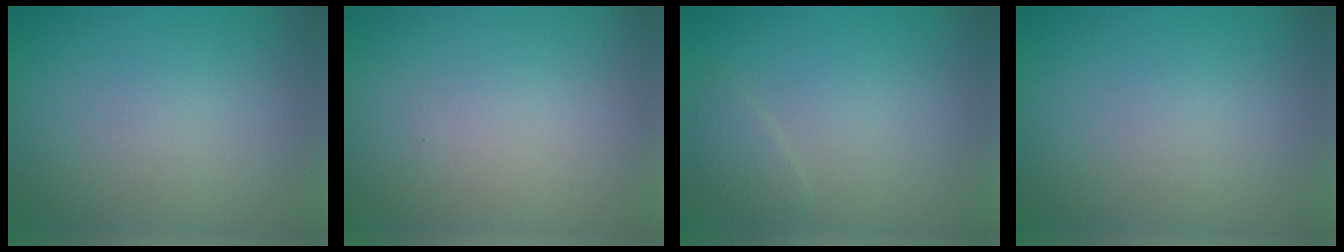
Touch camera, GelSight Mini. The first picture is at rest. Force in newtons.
{"total": 0.0}
{"total": 1.1, "press": 1.1, "slide": 0.1}
{"total": 0.0}